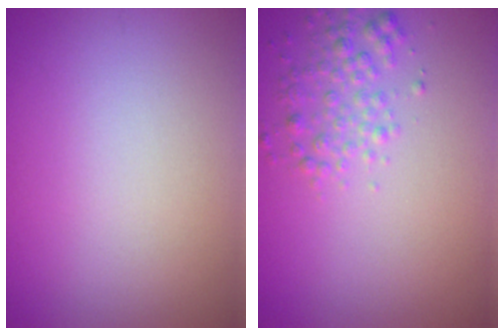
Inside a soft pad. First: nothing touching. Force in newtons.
{"total": 2.5, "press": 2.5, "slide": 0.1}